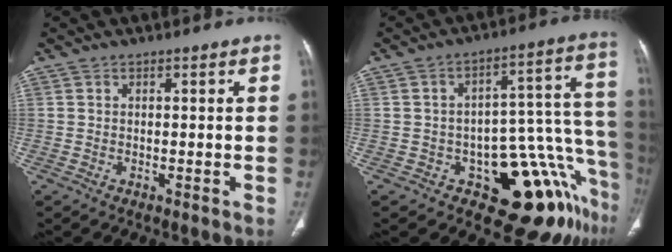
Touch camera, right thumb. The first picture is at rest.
{"total": 17.4, "force": [-10.0, 7.5, 12.1], "torque": [-0.046, 0.116, -0.131]}